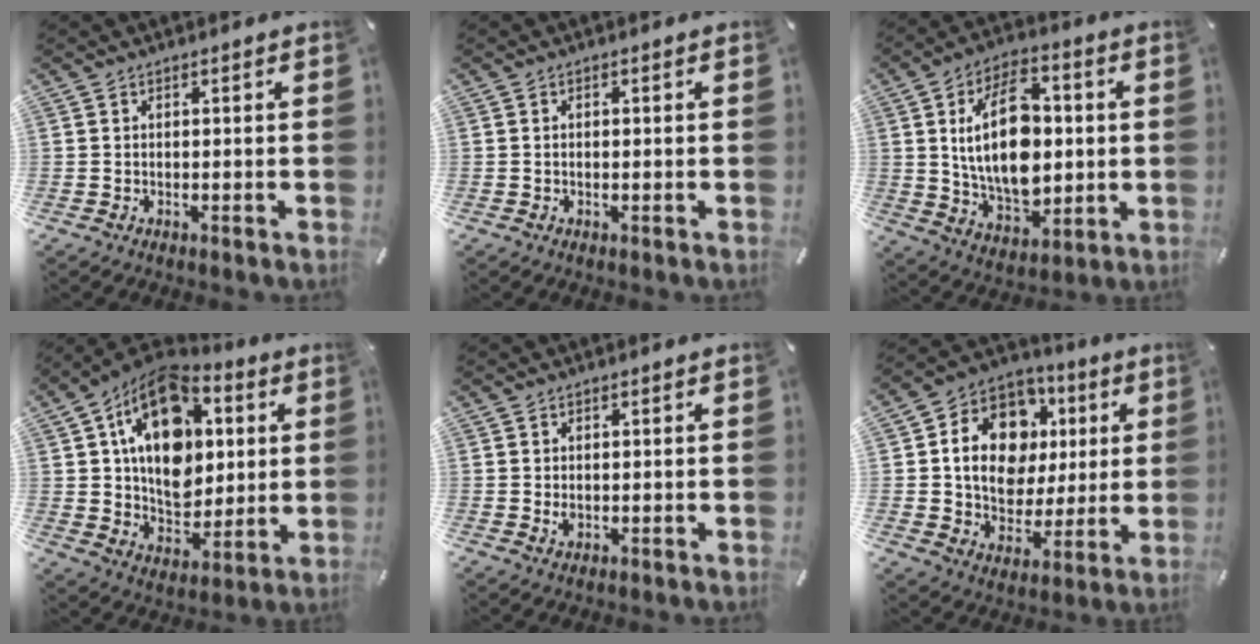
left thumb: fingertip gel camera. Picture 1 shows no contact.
{"total": 0.8, "force": [-0.1, 0.4, 0.7], "torque": [-0.014, 0.000, -0.002]}
{"total": 18.9, "force": [1.6, 12.0, 14.5], "torque": [-0.278, 0.000, 0.021]}
{"total": 19.8, "force": [6.4, 14.4, 12.1], "torque": [-0.205, -0.038, 0.114]}
{"total": 1.3, "force": [0.1, 0.9, 0.9], "torque": [-0.018, 0.003, 0.002]}
{"total": 15.4, "force": [3.3, 12.5, 8.4], "torque": [-0.152, -0.012, 0.066]}